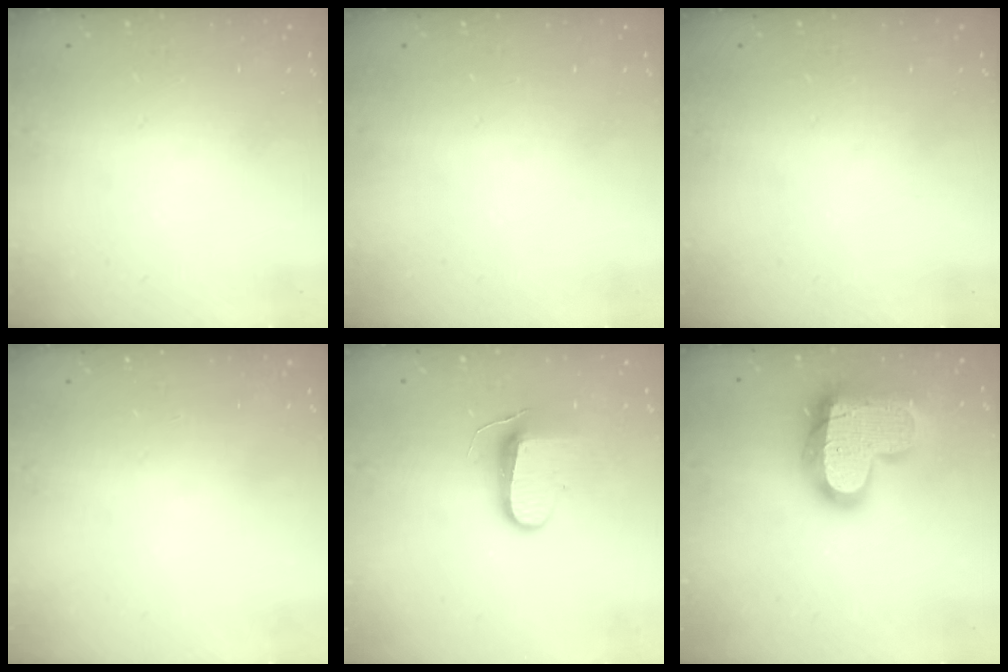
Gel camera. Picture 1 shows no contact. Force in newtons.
{"total": 0.0}
{"total": 0.0}
{"total": 0.0}
{"total": 8.9, "press": 8.8, "slide": 1.1}
{"total": 22.1, "press": 22.0, "slide": 1.5}